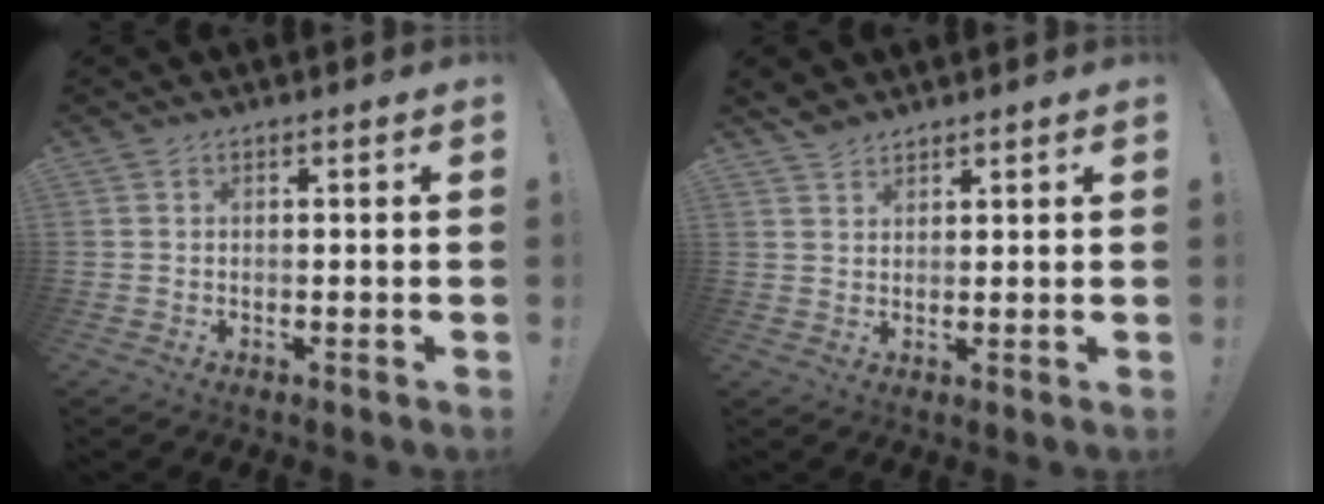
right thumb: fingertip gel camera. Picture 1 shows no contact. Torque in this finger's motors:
{"motor_torque": [0.00, 0.00, 0.37, 0.37, 0.00]}